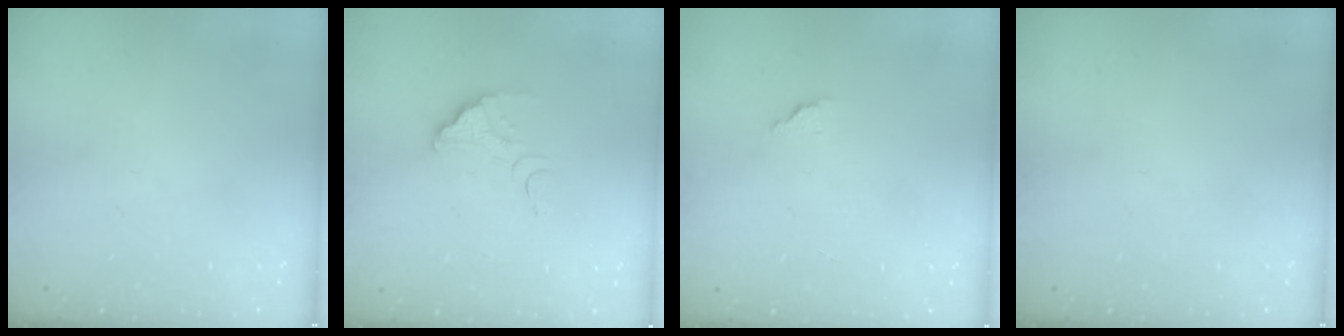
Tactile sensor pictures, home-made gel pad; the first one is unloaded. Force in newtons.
{"total": 4.3, "press": 4.2, "slide": 0.3}
{"total": 2.0, "press": 2.0, "slide": 0.1}
{"total": 0.0}